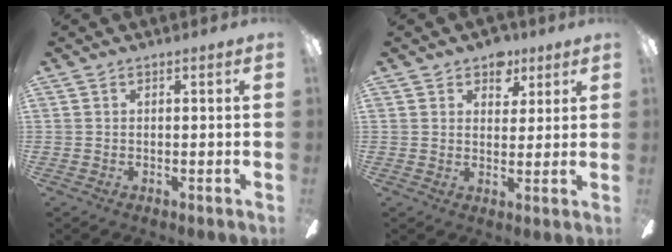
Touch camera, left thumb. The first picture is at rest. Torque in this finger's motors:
{"motor_torque": [0.59, 0.48, 0.34, -0.42, 0.01]}